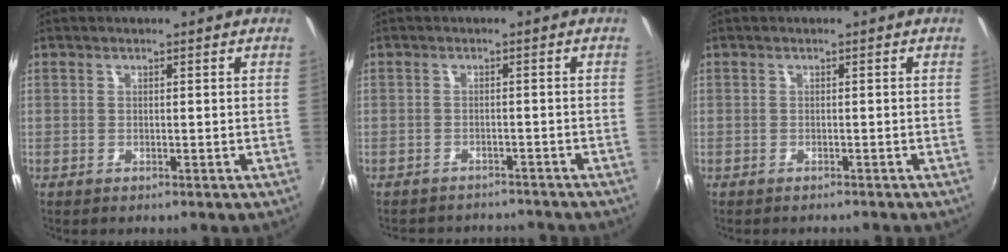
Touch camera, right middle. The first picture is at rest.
{"total": 7.1, "force": [-6.5, 2.5, 1.4], "torque": [-0.041, 0.003, -0.089]}
{"total": 1.6, "force": [-1.5, 0.4, 0.4], "torque": [-0.013, -0.008, -0.020]}